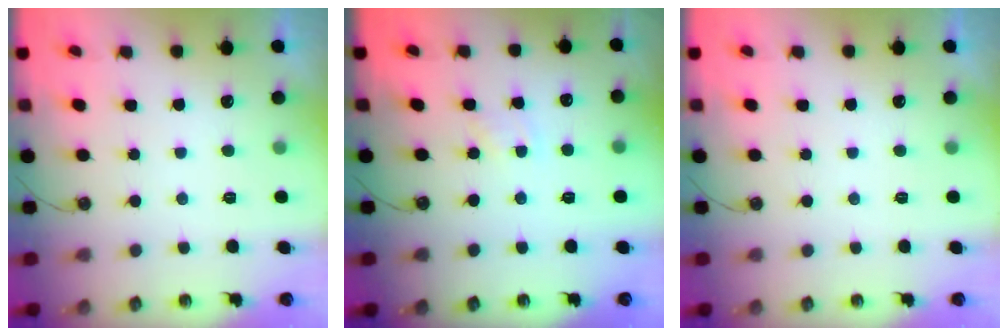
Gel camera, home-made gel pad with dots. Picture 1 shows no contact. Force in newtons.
{"total": 2.2, "press": 2.2, "slide": 0.4}
{"total": 0.0}